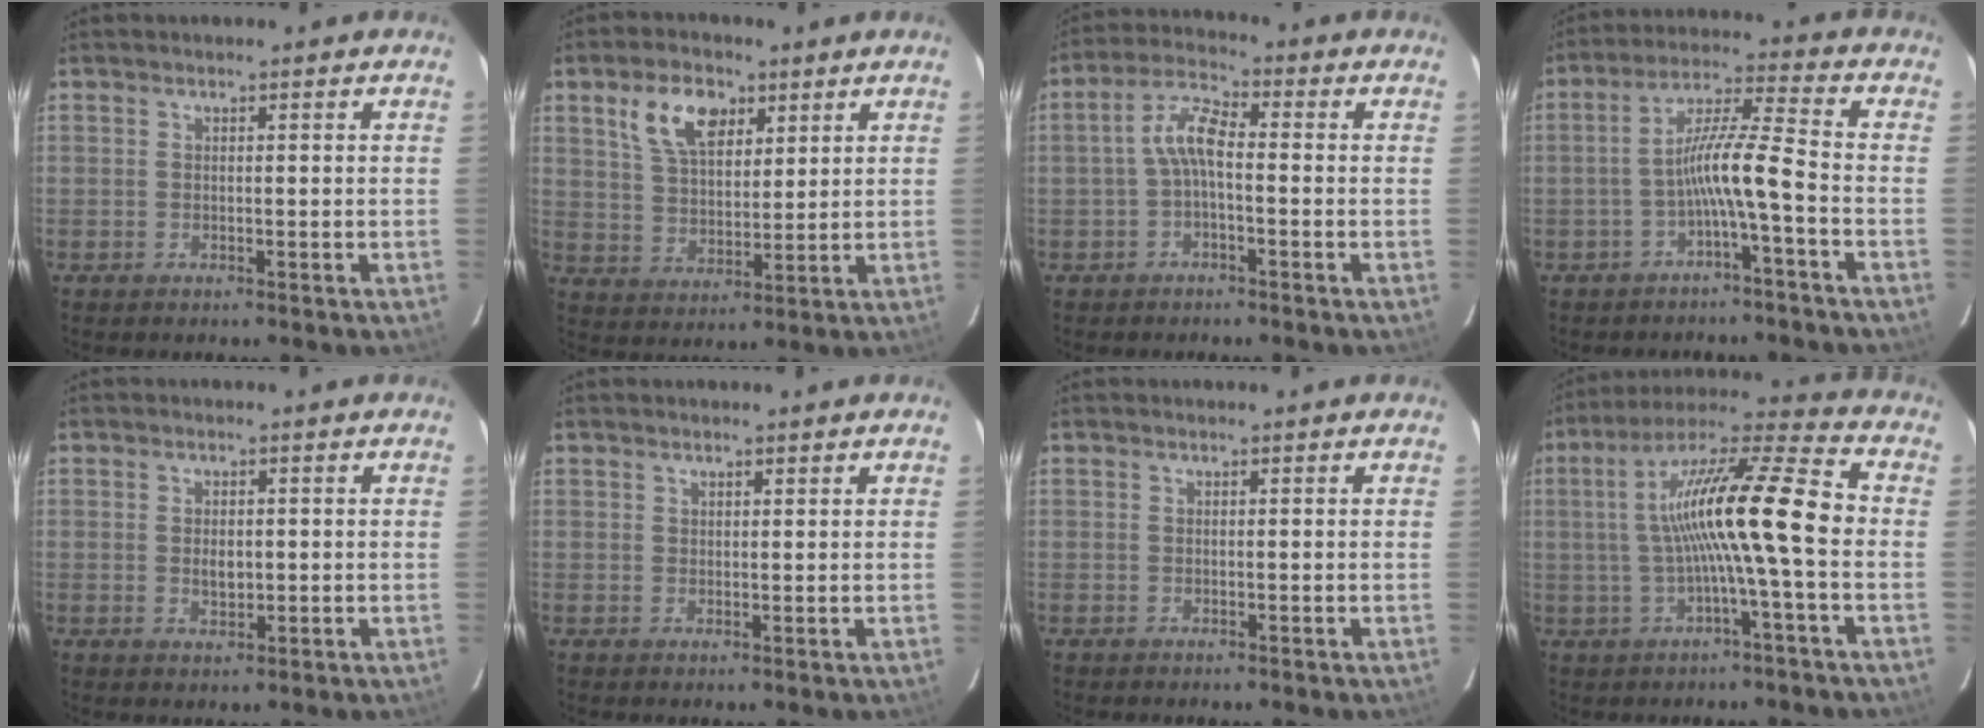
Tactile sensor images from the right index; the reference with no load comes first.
{"total": 10.1, "force": [5.1, 5.6, 6.6], "torque": [-0.126, 0.018, 0.095]}
{"total": 5.5, "force": [-1.1, 1.9, 5.0], "torque": [-0.110, 0.020, -0.026]}
{"total": 7.8, "force": [-3.3, -0.3, 7.1], "torque": [-0.152, 0.015, -0.059]}
{"total": 2.7, "force": [-0.1, 1.8, 2.0], "torque": [-0.035, -0.003, 0.001]}
{"total": 1.3, "force": [1.0, 0.6, 0.4], "torque": [-0.005, 0.002, 0.017]}
{"total": 0.0}
{"total": 16.1, "force": [-1.0, 0.6, 16.1], "torque": [-0.280, 0.027, -0.018]}